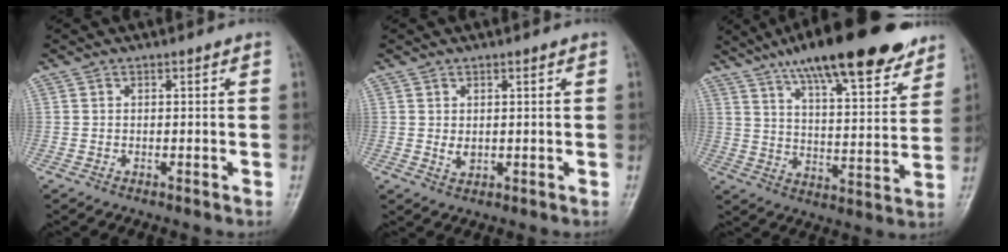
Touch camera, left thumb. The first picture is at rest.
{"total": 2.4, "force": [0.8, 1.4, 1.8], "torque": [-0.026, -0.009, 0.017]}
{"total": 23.1, "force": [16.4, 6.0, 15.1], "torque": [-0.203, -0.048, 0.252]}